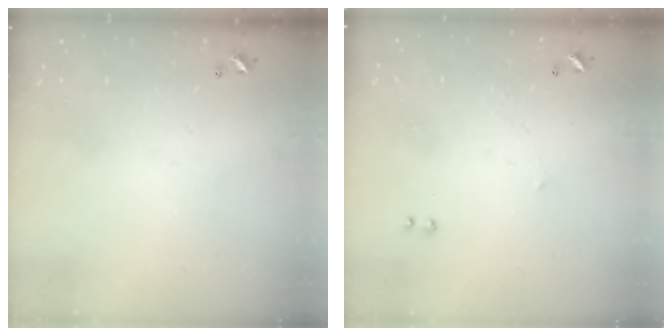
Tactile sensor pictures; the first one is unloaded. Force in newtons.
{"total": 1.4, "press": 1.3, "slide": 0.5}